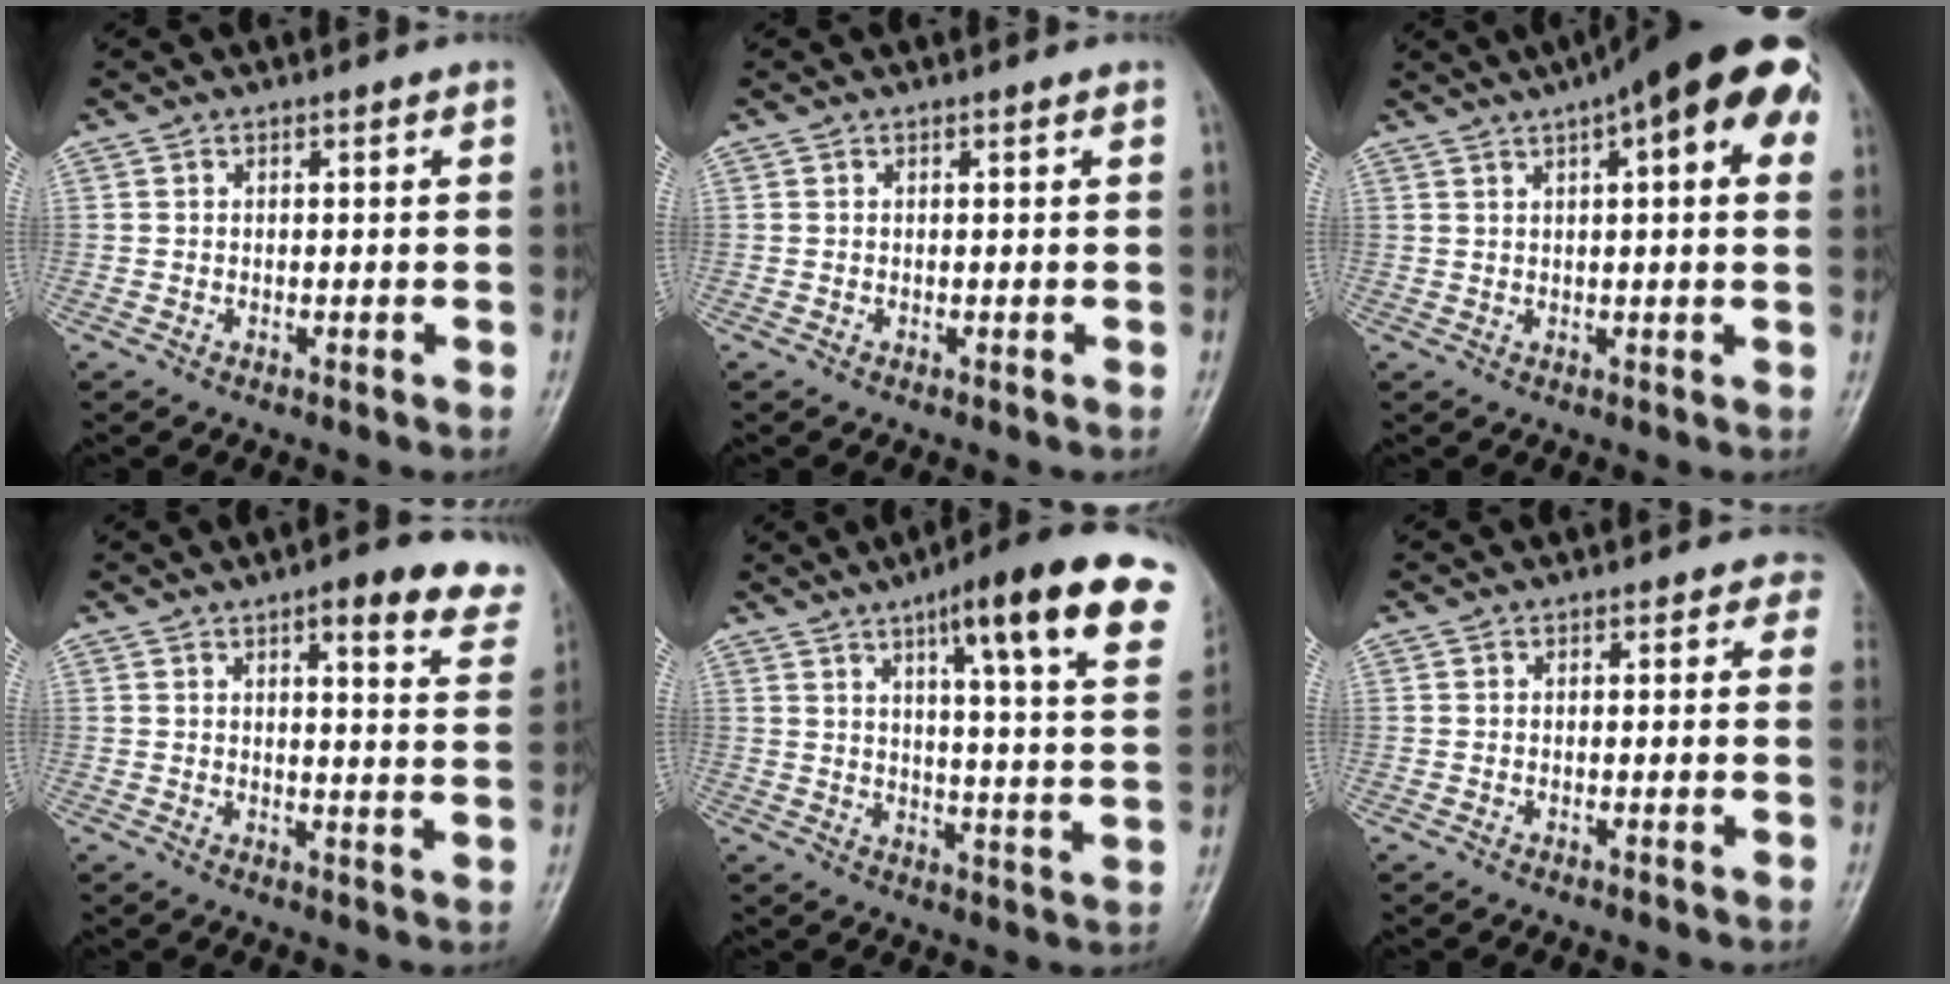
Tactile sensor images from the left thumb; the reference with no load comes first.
{"total": 0.0}
{"total": 17.4, "force": [7.3, 5.1, 14.9], "torque": [-0.203, 0.025, 0.095]}
{"total": 11.6, "force": [8.2, 3.4, 7.5], "torque": [-0.056, -0.035, 0.079]}
{"total": 22.0, "force": [12.3, 3.7, 17.8], "torque": [-0.226, -0.031, 0.155]}
{"total": 2.0, "force": [0.9, 1.6, 0.7], "torque": [0.020, -0.001, -0.010]}